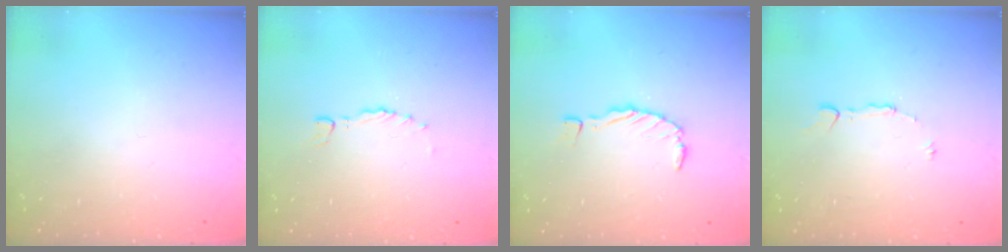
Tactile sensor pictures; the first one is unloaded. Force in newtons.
{"total": 0.0}
{"total": 0.0}
{"total": 4.6, "press": 4.6, "slide": 0.3}